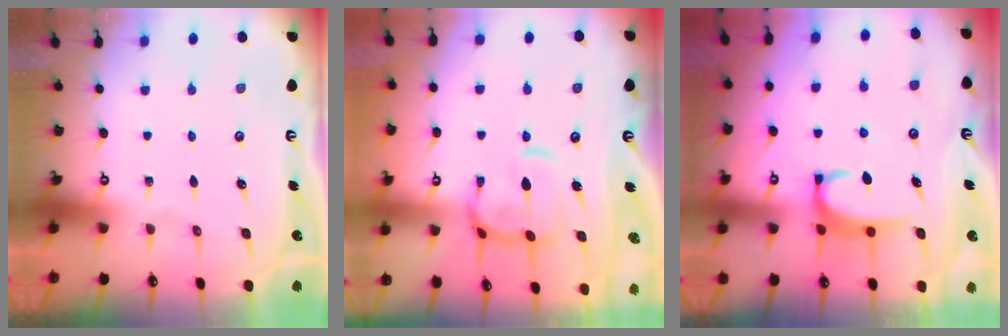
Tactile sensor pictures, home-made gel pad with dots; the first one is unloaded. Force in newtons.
{"total": 6.5, "press": 6.4, "slide": 1.1}
{"total": 2.9, "press": 2.8, "slide": 0.5}